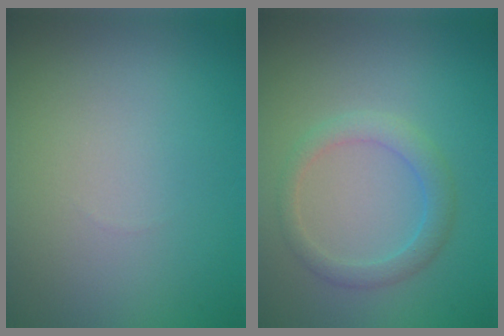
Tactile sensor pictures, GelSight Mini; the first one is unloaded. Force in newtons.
{"total": 2.3, "press": 2.3, "slide": 0.1}